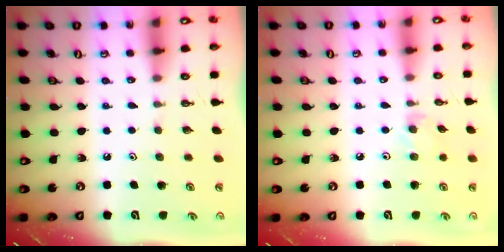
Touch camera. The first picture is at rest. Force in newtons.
{"total": 3.6, "press": 3.6, "slide": 0.5}